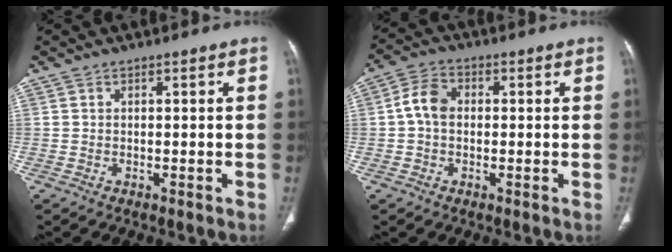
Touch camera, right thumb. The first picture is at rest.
{"total": 5.7, "force": [0.1, 4.2, 3.8], "torque": [-0.065, 0.017, -0.007]}